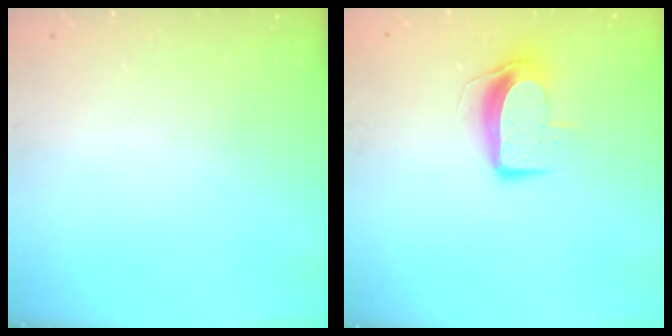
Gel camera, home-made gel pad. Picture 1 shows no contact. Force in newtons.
{"total": 9.2, "press": 9.2, "slide": 0.7}